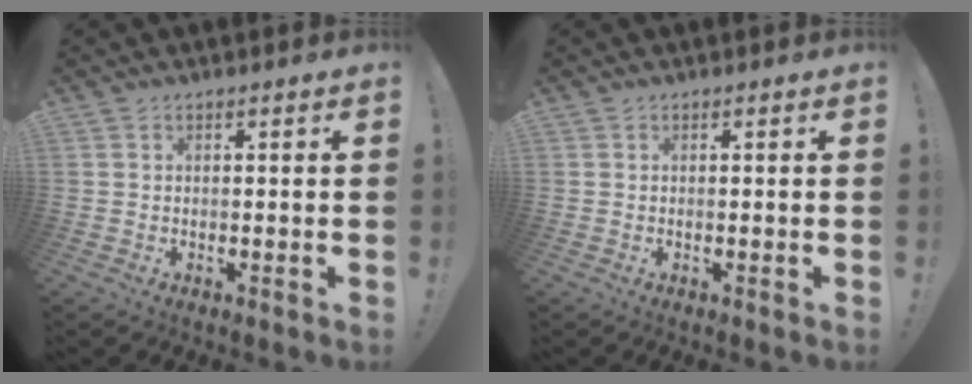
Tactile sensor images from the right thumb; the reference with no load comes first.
{"total": 0.0}